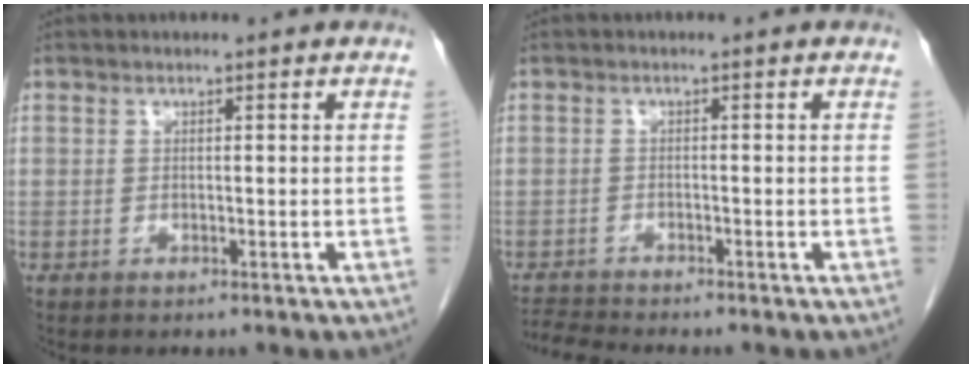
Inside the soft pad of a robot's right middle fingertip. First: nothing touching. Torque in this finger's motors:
{"motor_torque": [0.03, -0.02, -0.01, -0.01]}